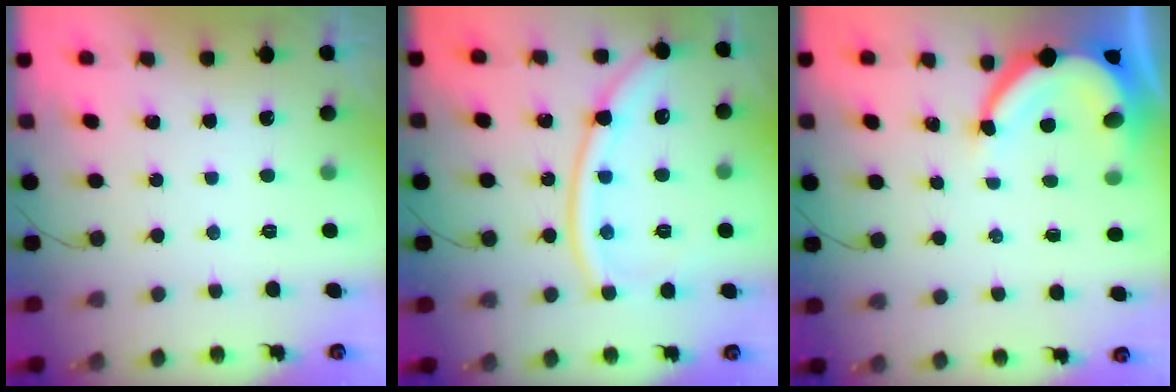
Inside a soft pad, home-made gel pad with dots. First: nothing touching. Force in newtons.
{"total": 14.4, "press": 14.3, "slide": 1.8}
{"total": 8.5, "press": 8.5, "slide": 0.8}